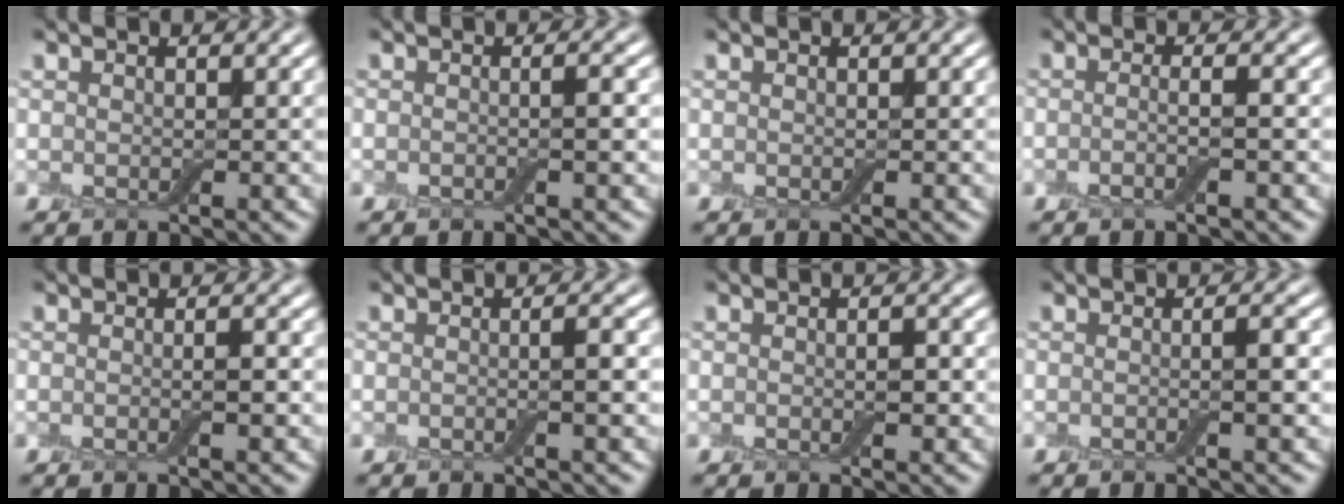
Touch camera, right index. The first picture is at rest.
{"total": 1.4, "force": [-0.3, 0.2, 1.4], "torque": [-0.021, 0.002, -0.007]}
{"total": 0.0}
{"total": 2.0, "force": [-0.5, 0.4, 1.8], "torque": [-0.032, -0.003, -0.017]}
{"total": 1.4, "force": [-0.3, 0.2, 1.3], "torque": [-0.022, 0.000, -0.006]}
{"total": 1.8, "force": [-0.4, 0.3, 1.8], "torque": [-0.026, 0.002, -0.009]}
{"total": 1.4, "force": [-0.2, 0.6, 1.3], "torque": [-0.020, 0.001, -0.004]}
{"total": 2.1, "force": [-0.3, 0.4, 2.0], "torque": [-0.028, 0.002, -0.009]}